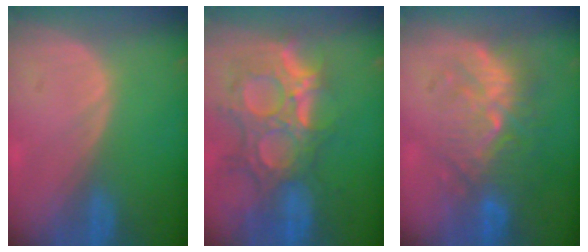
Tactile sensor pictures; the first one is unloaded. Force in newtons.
{"total": 12.9, "press": 11.1, "slide": 6.7}
{"total": 9.4, "press": 9.0, "slide": 2.7}